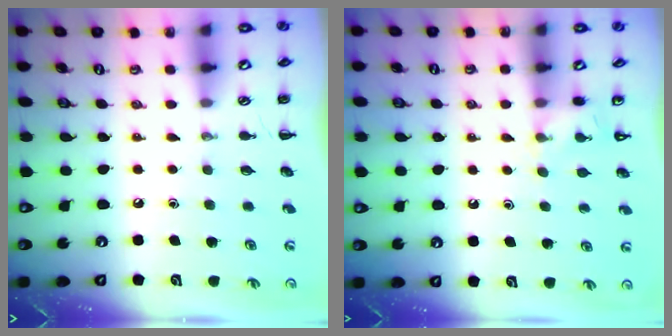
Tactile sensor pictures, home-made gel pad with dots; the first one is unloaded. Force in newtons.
{"total": 4.7, "press": 4.4, "slide": 1.6}